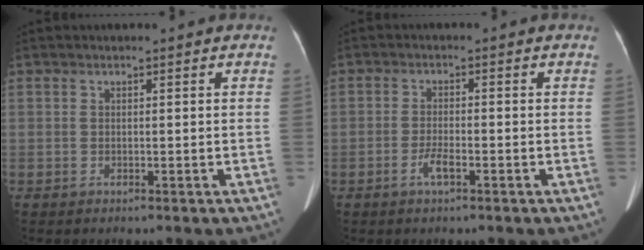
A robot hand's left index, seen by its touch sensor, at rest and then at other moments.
{"total": 2.5, "force": [-1.5, 0.5, 2.0], "torque": [-0.043, -0.001, -0.027]}